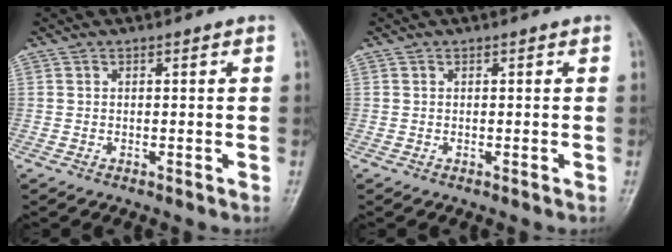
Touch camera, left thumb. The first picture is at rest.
{"total": 0.0}